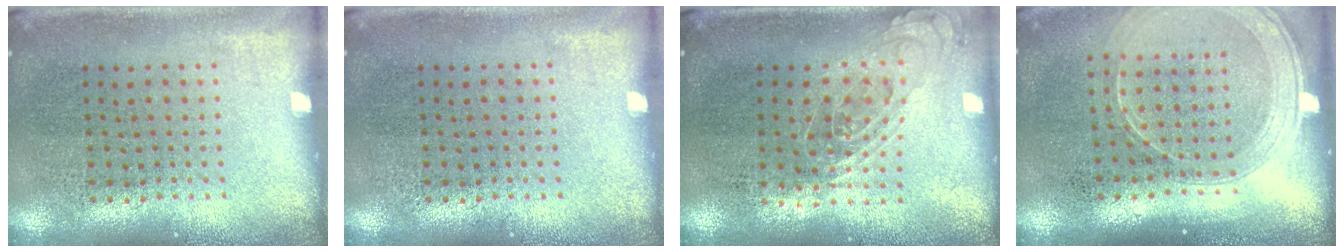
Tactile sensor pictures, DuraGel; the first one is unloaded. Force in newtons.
{"total": 0.0}
{"total": 0.7, "press": 0.7, "slide": 0.3}
{"total": 1.8, "press": 1.6, "slide": 0.8}